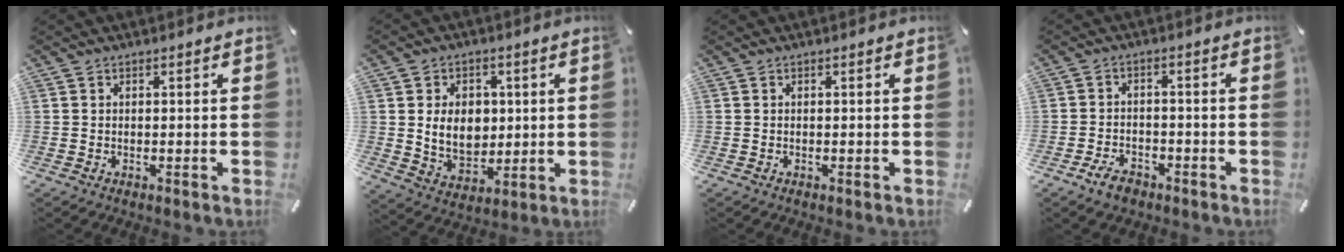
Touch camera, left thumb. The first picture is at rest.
{"total": 9.9, "force": [1.3, 7.9, 5.8], "torque": [-0.105, 0.004, 0.024]}
{"total": 0.0}
{"total": 4.8, "force": [-3.3, 2.7, 2.1], "torque": [-0.042, 0.019, -0.063]}